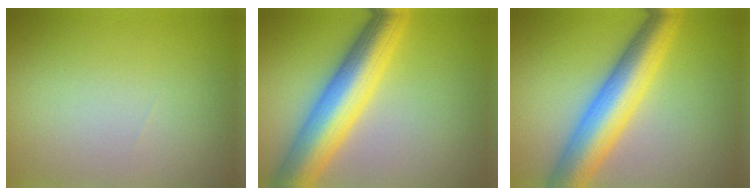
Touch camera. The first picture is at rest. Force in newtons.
{"total": 9.5, "press": 9.5, "slide": 0.3}
{"total": 8.7, "press": 8.7, "slide": 0.1}